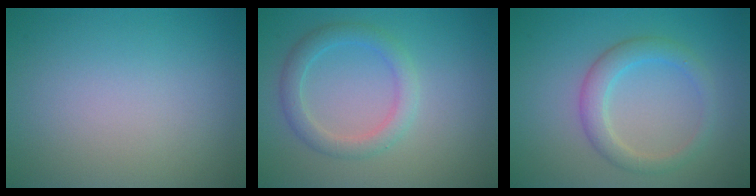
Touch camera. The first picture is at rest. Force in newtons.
{"total": 2.7, "press": 2.7, "slide": 0.1}
{"total": 2.8, "press": 2.8, "slide": 0.1}